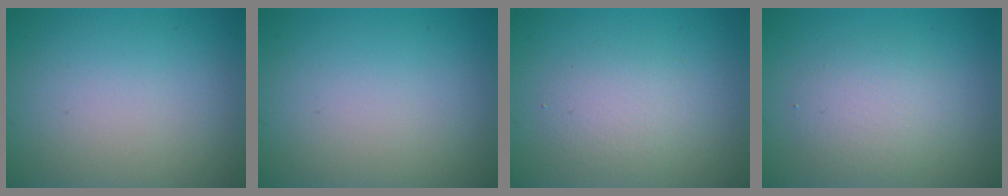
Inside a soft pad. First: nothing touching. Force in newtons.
{"total": 0.0}
{"total": 2.4, "press": 2.4, "slide": 0.1}
{"total": 2.9, "press": 2.9, "slide": 0.1}